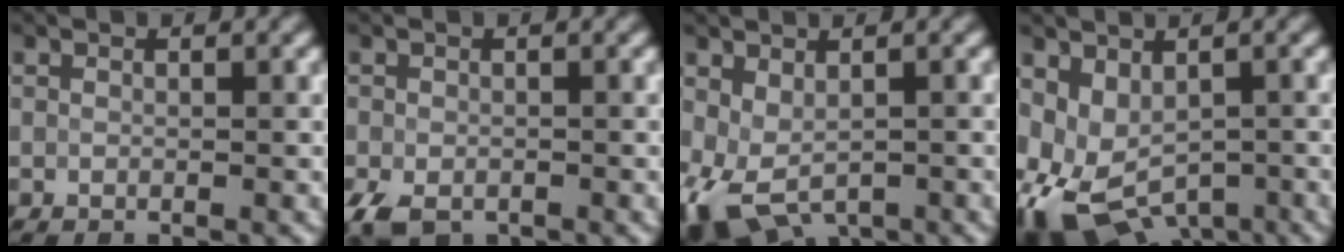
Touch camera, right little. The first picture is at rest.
{"total": 3.4, "force": [-1.9, 2.2, 1.9], "torque": [-0.041, -0.012, -0.037]}
{"total": 5.2, "force": [-1.7, 3.1, 3.8], "torque": [-0.081, -0.013, -0.024]}
{"total": 8.4, "force": [-3.5, 5.4, 5.4], "torque": [-0.106, -0.024, -0.042]}